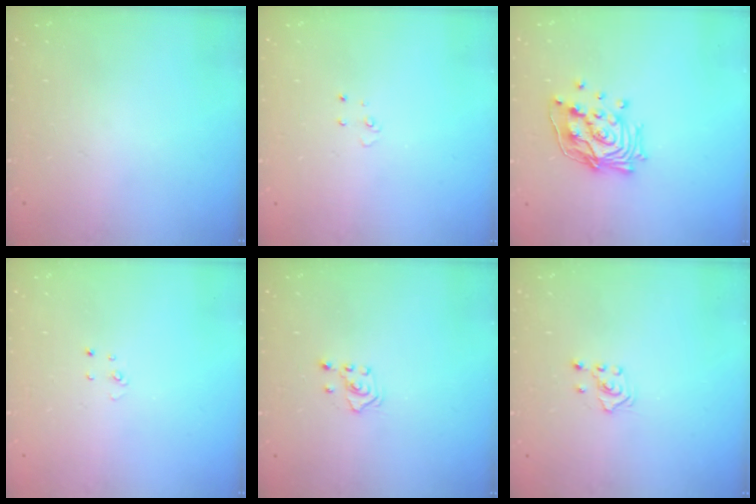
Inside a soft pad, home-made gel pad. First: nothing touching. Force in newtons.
{"total": 2.7, "press": 2.7, "slide": 0.2}
{"total": 14.9, "press": 14.8, "slide": 1.4}
{"total": 2.7, "press": 2.7, "slide": 0.3}
{"total": 2.0, "press": 1.8, "slide": 0.9}
{"total": 2.1, "press": 1.8, "slide": 0.9}